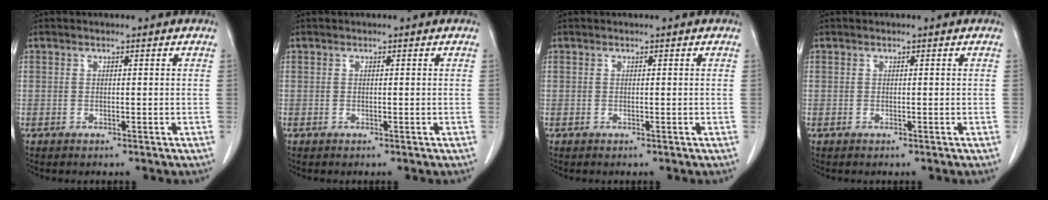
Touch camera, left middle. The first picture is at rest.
{"total": 0.0}
{"total": 0.0}
{"total": 0.0}